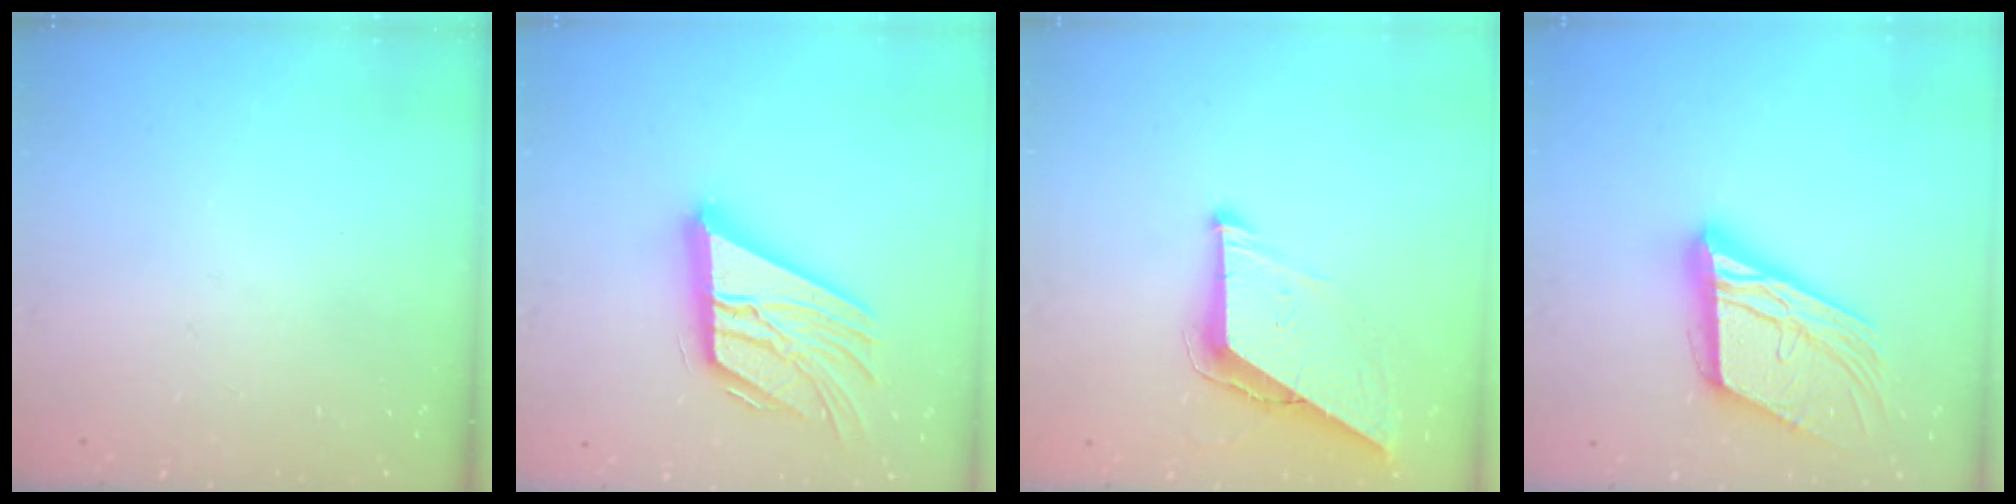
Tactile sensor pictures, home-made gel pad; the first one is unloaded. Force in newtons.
{"total": 21.7, "press": 21.6, "slide": 1.9}
{"total": 8.8, "press": 8.7, "slide": 0.4}
{"total": 21.2, "press": 21.0, "slide": 2.9}